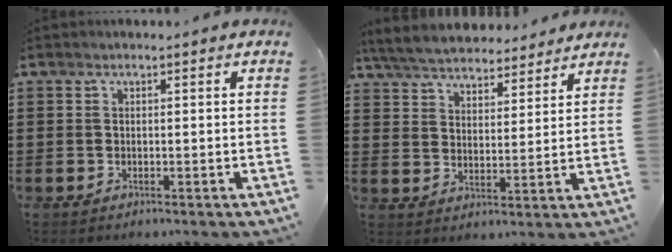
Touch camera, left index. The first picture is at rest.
{"total": 5.7, "force": [5.5, 1.0, 1.1], "torque": [-0.046, -0.025, 0.098]}